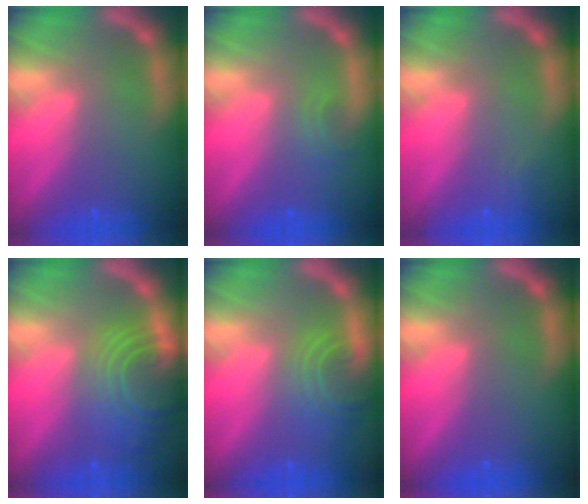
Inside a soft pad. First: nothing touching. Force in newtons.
{"total": 1.4}
{"total": 0.9}
{"total": 9.5}
{"total": 5.1}
{"total": 0.0}